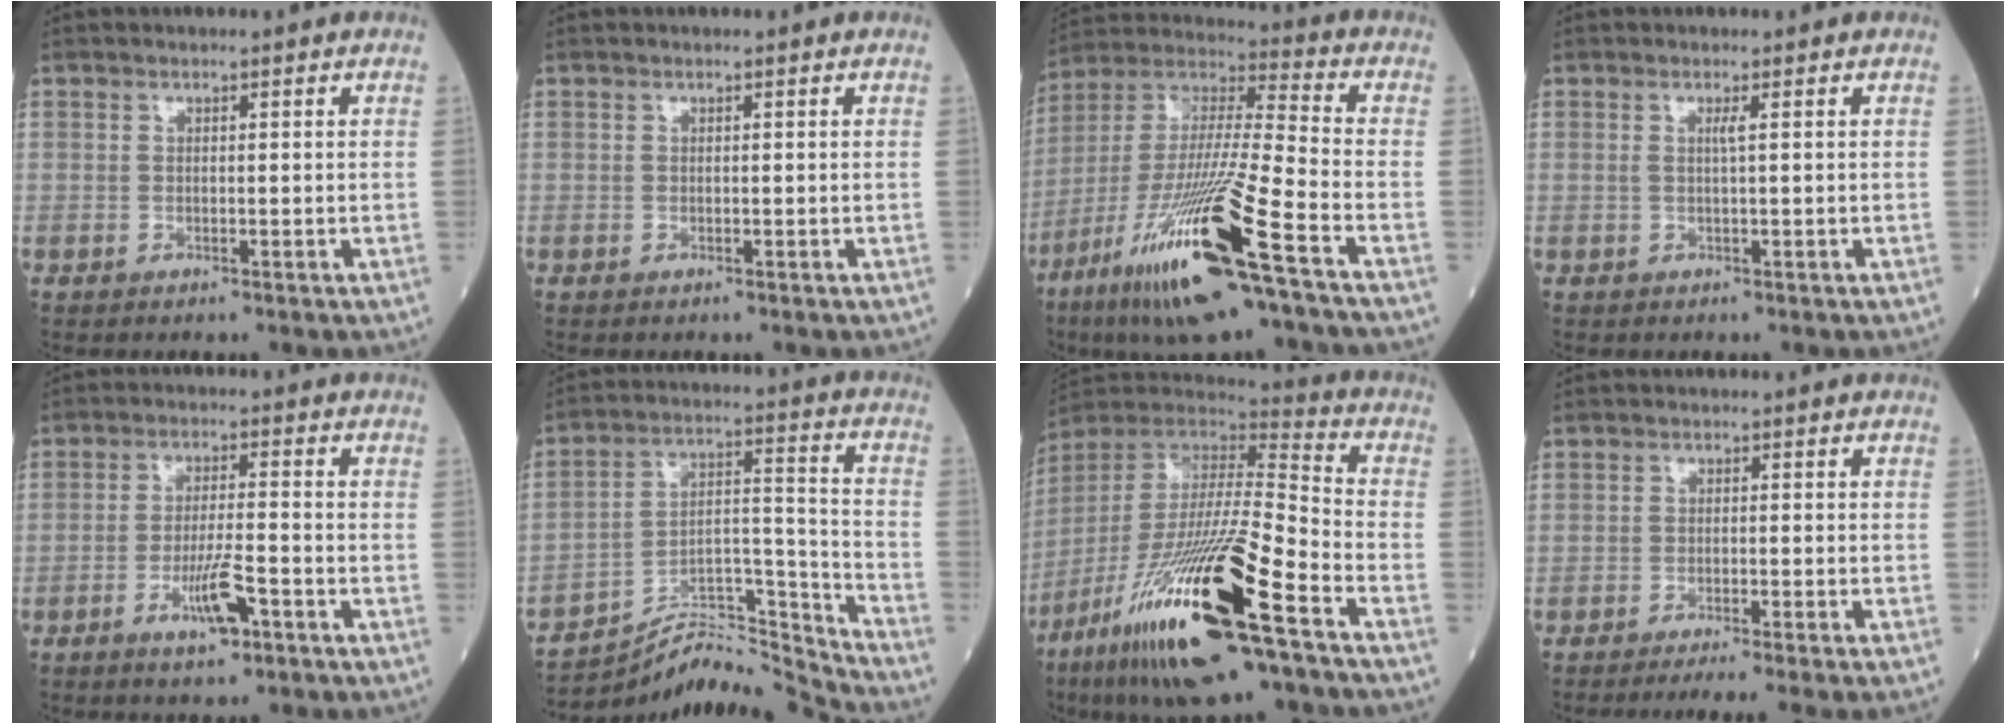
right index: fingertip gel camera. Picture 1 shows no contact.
{"total": 0.0}
{"total": 21.9, "force": [-11.0, 0.9, 18.9], "torque": [-0.391, -0.052, -0.209]}
{"total": 1.0, "force": [0.2, -0.3, 0.9], "torque": [-0.023, -0.001, 0.004]}
{"total": 6.0, "force": [-3.1, 0.9, 5.0], "torque": [-0.095, -0.004, -0.054]}
{"total": 14.9, "force": [-14.9, -0.7, 0.6], "torque": [-0.008, 0.058, -0.249]}
{"total": 26.1, "force": [-13.9, 2.7, 21.9], "torque": [-0.432, -0.060, -0.259]}
{"total": 6.8, "force": [-5.8, -1.5, 3.3], "torque": [-0.017, -0.014, -0.083]}